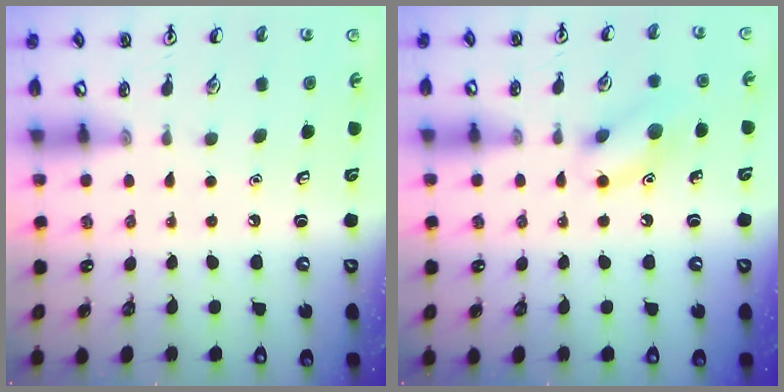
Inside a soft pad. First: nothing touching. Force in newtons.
{"total": 9.5, "press": 9.5, "slide": 0.6}